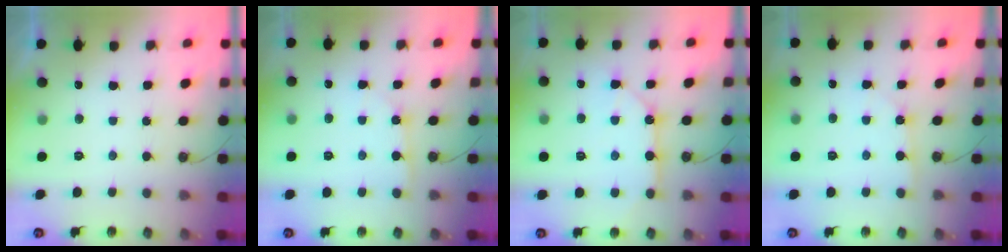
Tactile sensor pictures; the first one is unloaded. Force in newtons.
{"total": 2.6, "press": 2.6, "slide": 0.2}
{"total": 11.8, "press": 11.7, "slide": 1.3}
{"total": 1.8, "press": 1.8, "slide": 0.2}